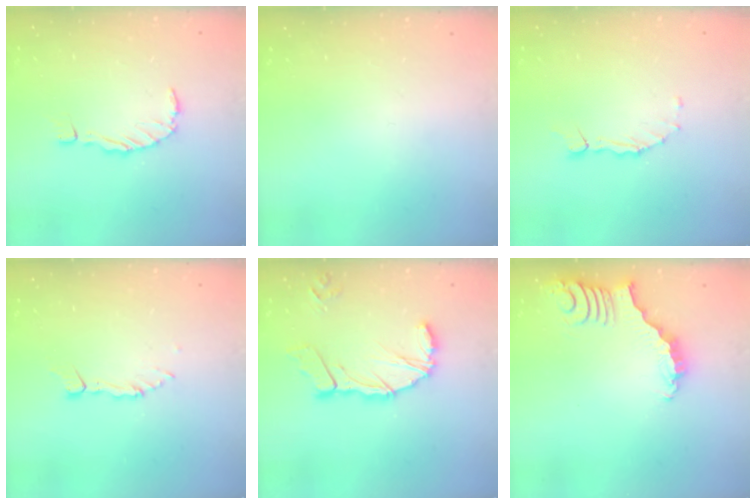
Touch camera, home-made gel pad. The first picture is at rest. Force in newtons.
{"total": 0.0}
{"total": 1.6, "press": 1.5, "slide": 0.2}
{"total": 4.9, "press": 4.9, "slide": 0.2}
{"total": 13.4, "press": 13.2, "slide": 1.7}
{"total": 2.8, "press": 2.8, "slide": 0.4}